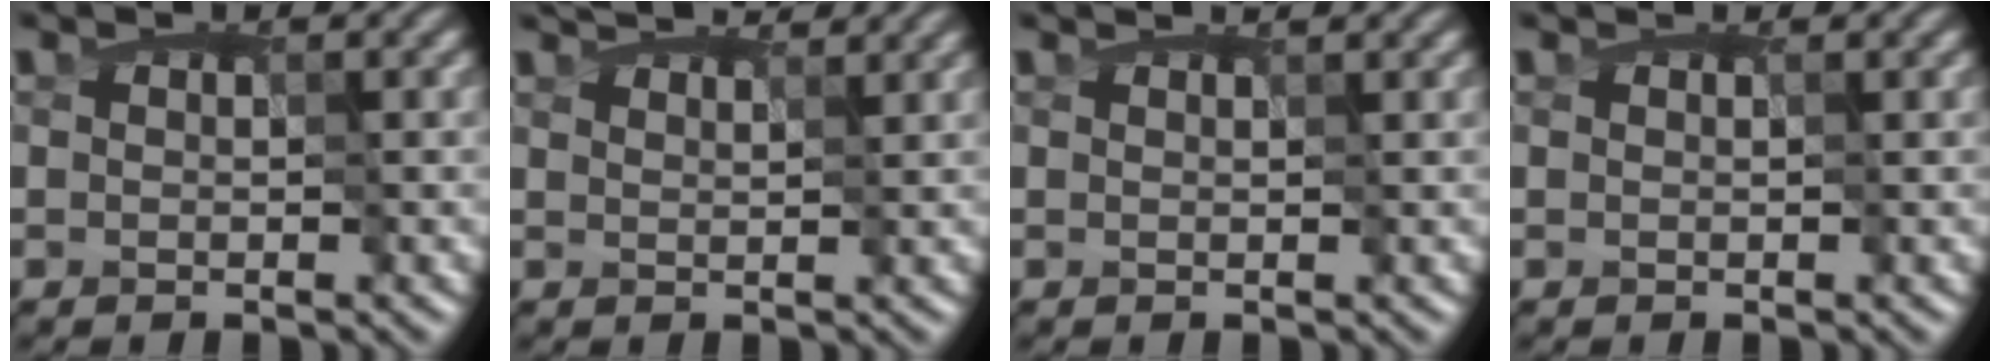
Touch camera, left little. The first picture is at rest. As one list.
[{"total": 5.0, "force": [4.3, 1.3, 2.2], "torque": [-0.049, 0.010, 0.056]}, {"total": 1.5, "force": [1.3, 0.4, 0.7], "torque": [-0.015, 0.008, 0.011]}, {"total": 0.5, "force": [0.5, 0.1, 0.0], "torque": [-0.006, -0.002, 0.009]}]